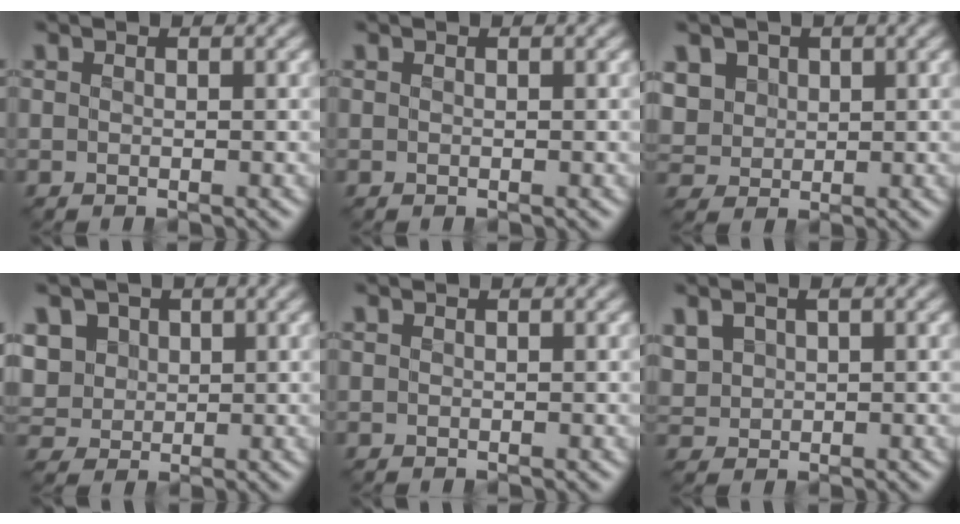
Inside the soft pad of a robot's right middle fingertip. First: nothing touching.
{"total": 0.0}
{"total": 5.4, "force": [2.1, 4.4, 2.2], "torque": [-0.079, 0.009, 0.041]}
{"total": 6.3, "force": [2.3, 5.2, 2.7], "torque": [-0.078, 0.011, 0.035]}
{"total": 0.0}
{"total": 2.9, "force": [0.9, 2.2, 1.6], "torque": [-0.046, 0.002, 0.024]}